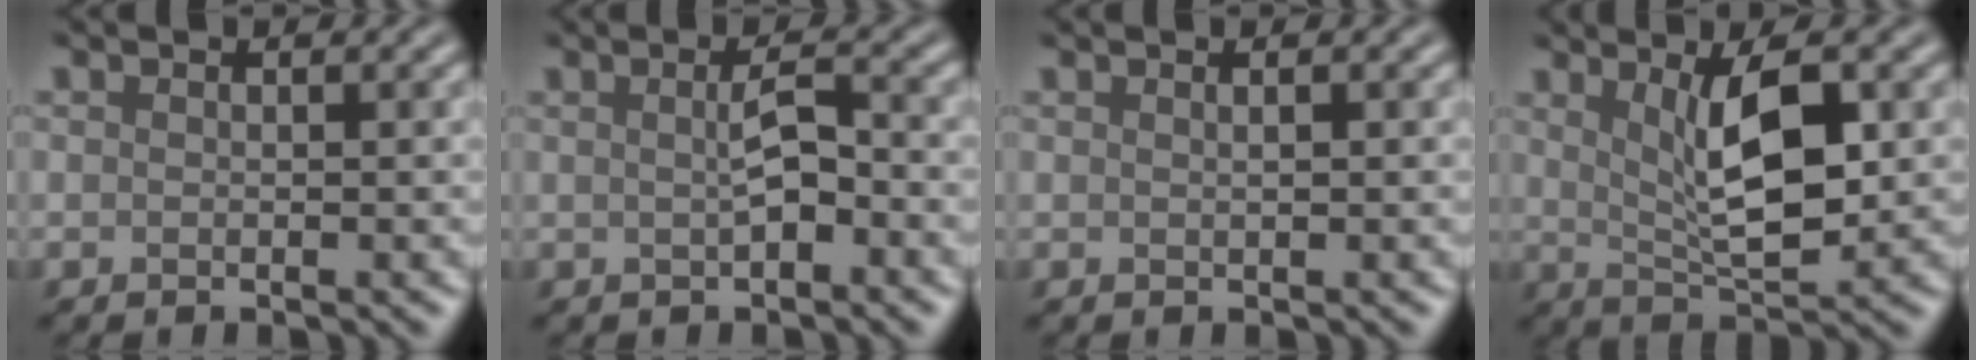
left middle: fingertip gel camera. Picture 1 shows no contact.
{"total": 2.0, "force": [0.1, 0.4, 2.0], "torque": [-0.040, 0.006, -0.001]}
{"total": 0.6, "force": [0.3, 0.2, 0.5], "torque": [-0.006, 0.004, 0.002]}
{"total": 5.8, "force": [1.5, 1.7, 5.4], "torque": [-0.094, -0.003, 0.031]}